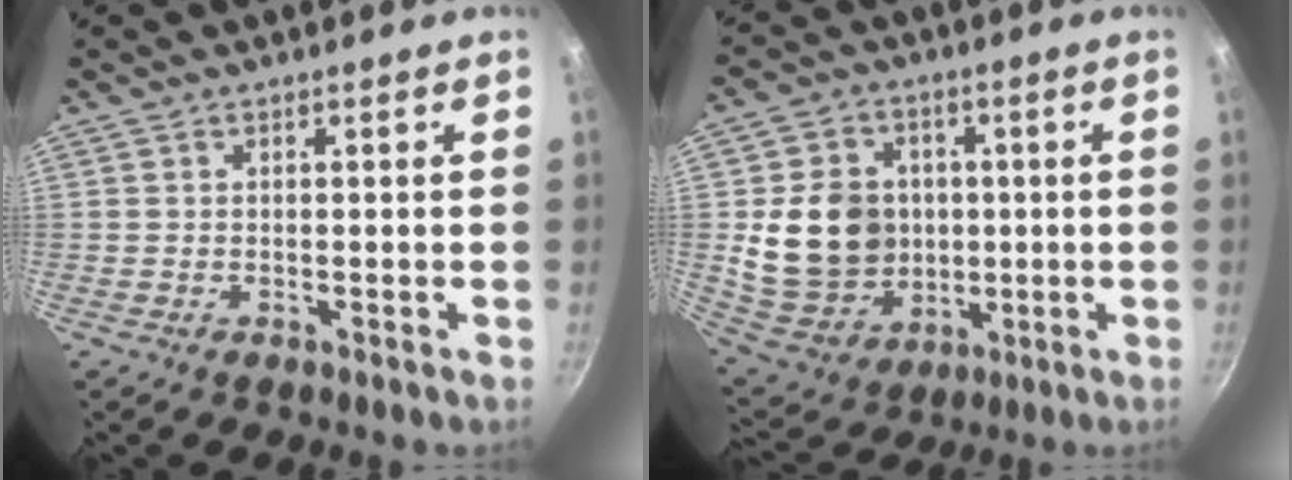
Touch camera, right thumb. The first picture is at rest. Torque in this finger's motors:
{"motor_torque": [2.02, 2.22, 0.52, -0.69, 0.13]}